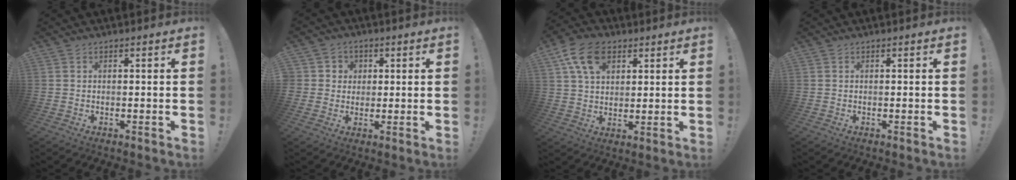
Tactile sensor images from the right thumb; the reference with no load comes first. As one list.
[{"total": 4.5, "force": [0.8, 4.4, 0.6], "torque": [-0.006, -0.003, 0.013]}, {"total": 13.2, "force": [6.5, 8.7, 7.5], "torque": [-0.127, -0.013, 0.126]}, {"total": 0.0}]